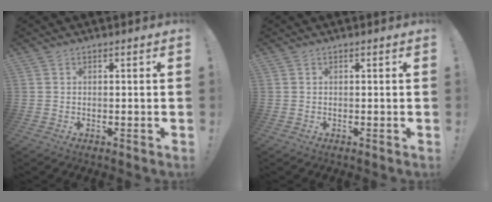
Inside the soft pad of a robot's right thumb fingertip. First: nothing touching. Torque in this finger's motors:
{"motor_torque": [-0.07, 0.11, 0.01, -0.04, 0.00]}